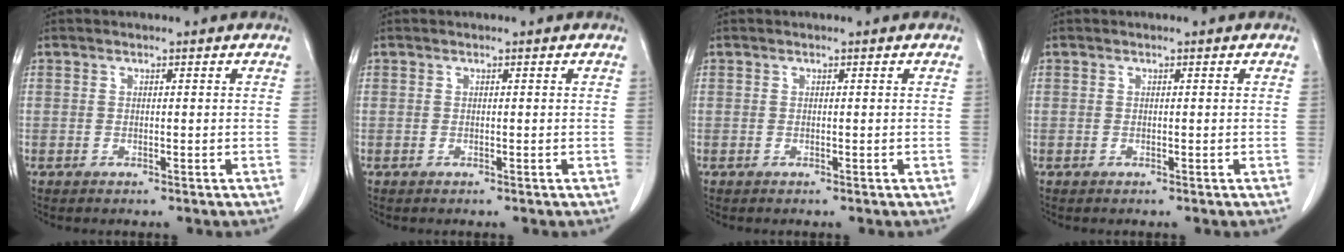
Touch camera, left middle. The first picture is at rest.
{"total": 0.0}
{"total": 0.0}
{"total": 0.0}